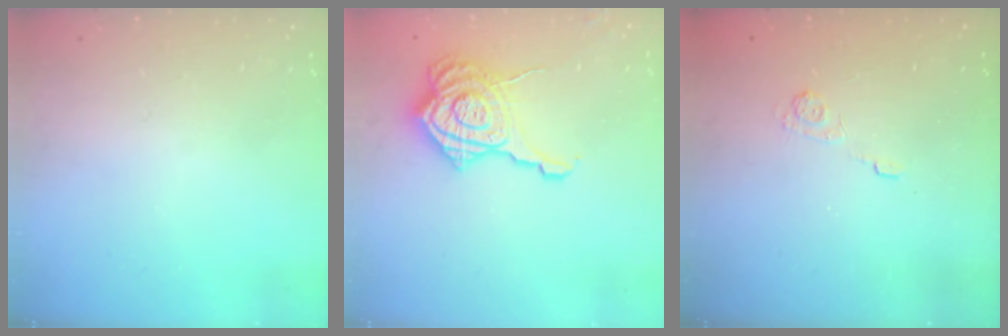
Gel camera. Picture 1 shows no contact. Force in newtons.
{"total": 15.8, "press": 15.8, "slide": 1.2}
{"total": 1.9, "press": 1.3, "slide": 1.3}